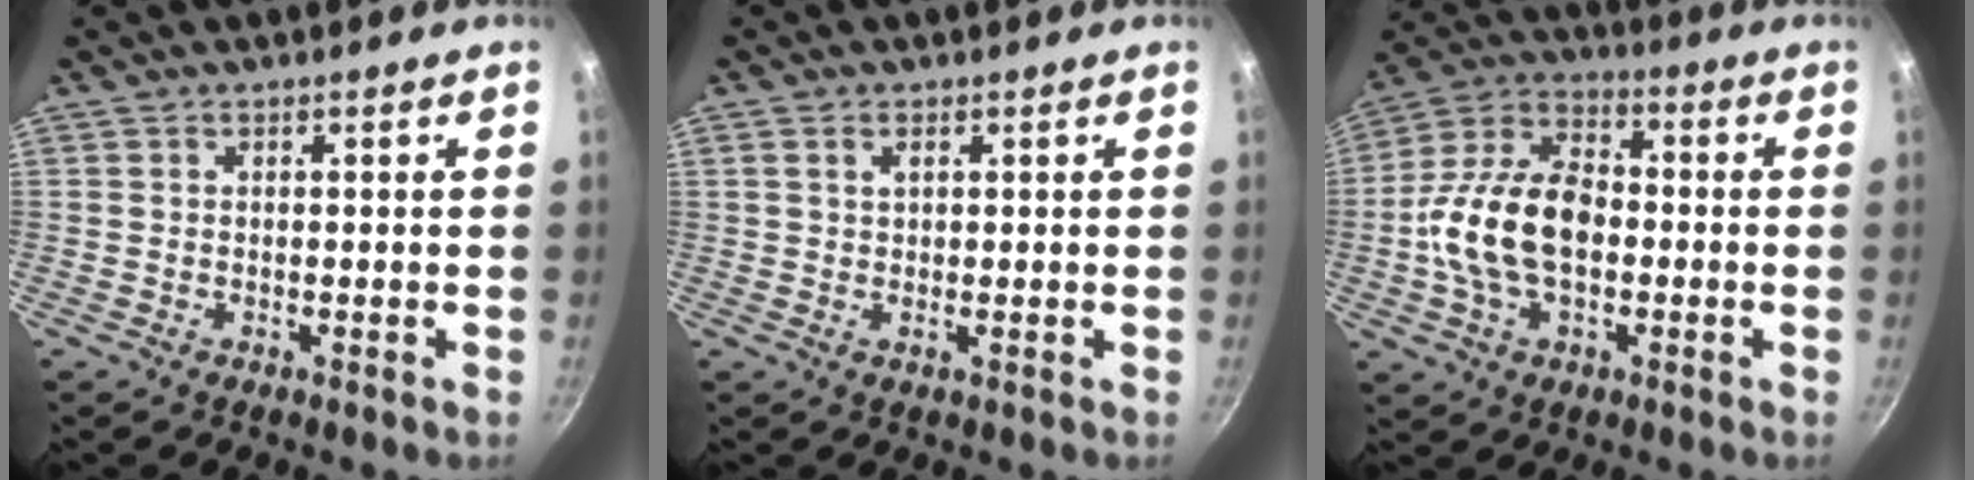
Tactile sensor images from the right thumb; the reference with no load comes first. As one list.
[{"total": 1.7, "force": [0.7, 0.9, 1.3], "torque": [-0.020, -0.002, 0.009]}, {"total": 16.3, "force": [-1.8, 10.2, 12.6], "torque": [-0.209, 0.035, -0.048]}]